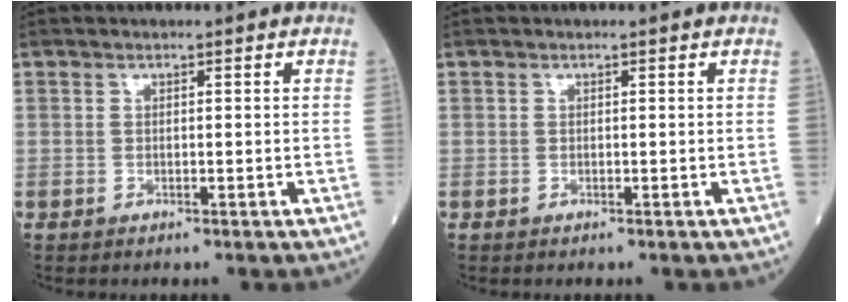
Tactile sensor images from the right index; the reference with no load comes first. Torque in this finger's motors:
{"motor_torque": [0.01, 0.01, 0.00, -0.01]}